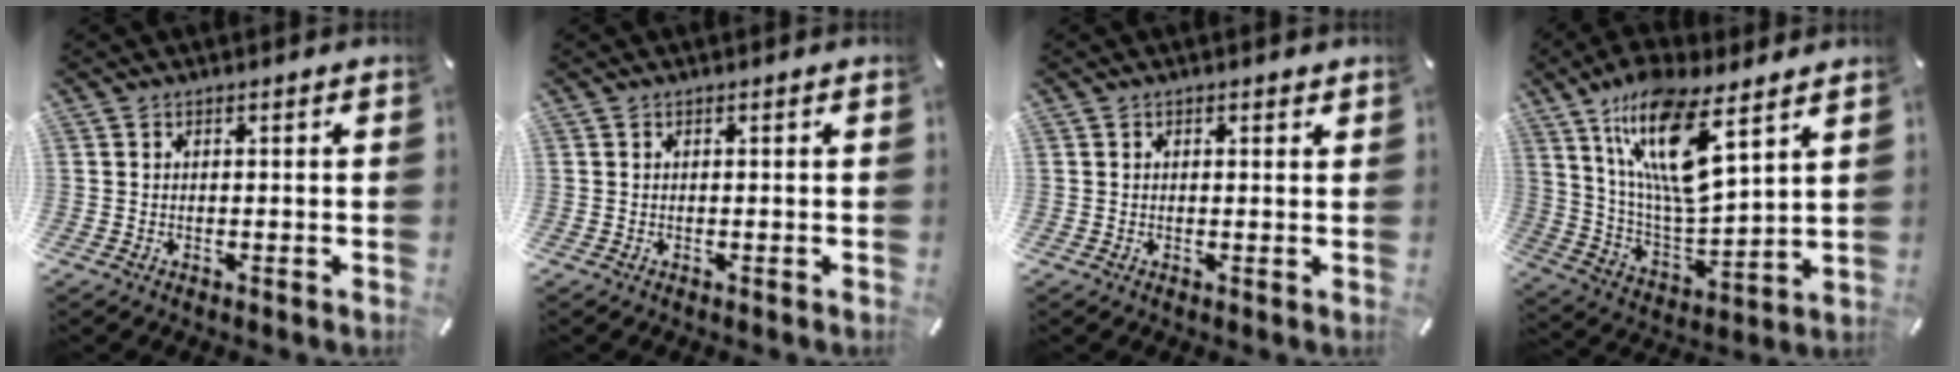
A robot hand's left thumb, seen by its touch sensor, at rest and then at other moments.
{"total": 0.0}
{"total": 0.9, "force": [0.5, 0.5, 0.5], "torque": [-0.003, -0.001, 0.007]}
{"total": 18.4, "force": [11.4, 5.6, 13.4], "torque": [-0.271, -0.055, 0.192]}